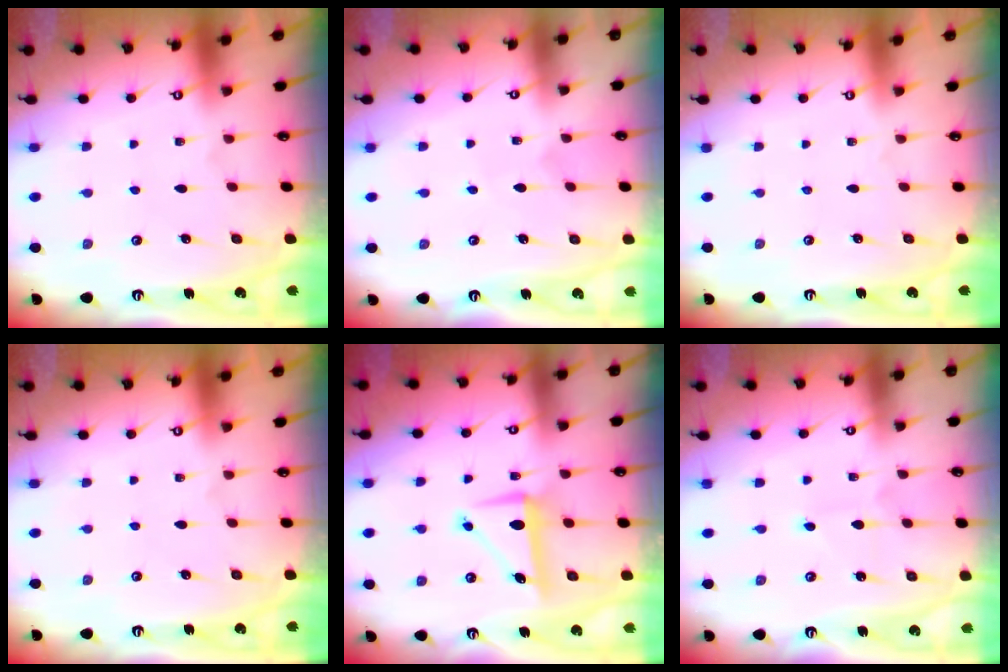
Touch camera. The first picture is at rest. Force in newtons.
{"total": 3.4, "press": 3.4, "slide": 0.3}
{"total": 0.0}
{"total": 0.0}
{"total": 7.6, "press": 7.5, "slide": 1.1}
{"total": 3.1, "press": 3.1, "slide": 0.3}